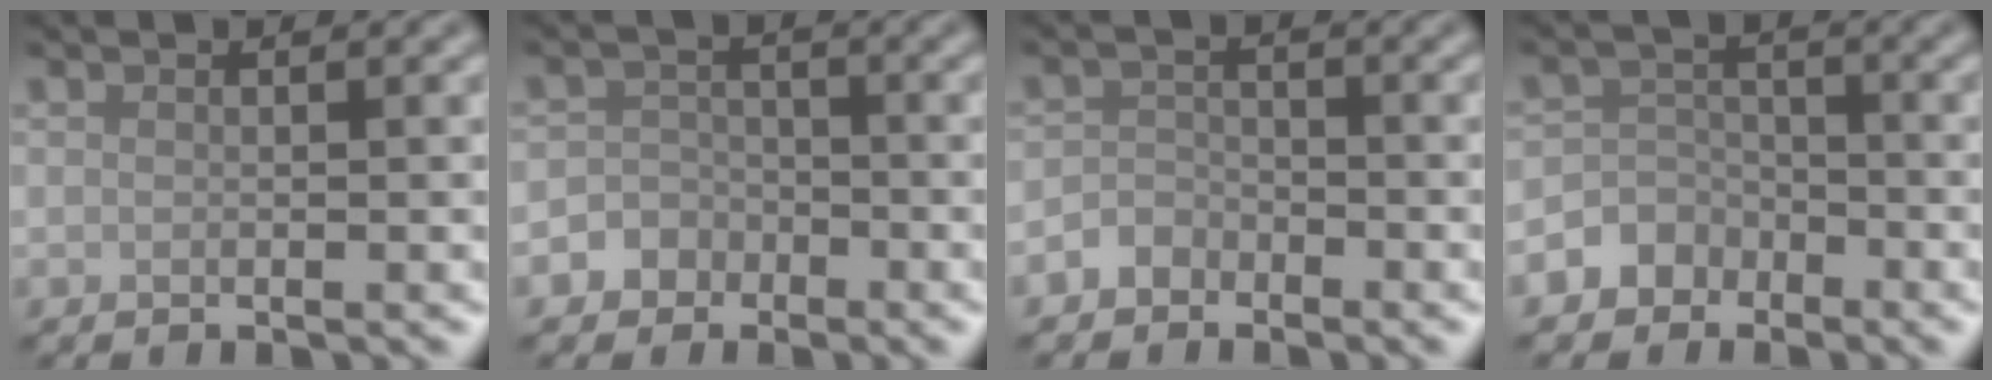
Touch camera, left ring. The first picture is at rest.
{"total": 3.5, "force": [-2.0, 2.8, 0.2], "torque": [0.035, 0.001, -0.047]}
{"total": 1.7, "force": [-1.3, 1.1, 0.2], "torque": [0.001, 0.010, -0.027]}
{"total": 3.8, "force": [-2.4, 2.9, 0.4], "torque": [0.023, 0.005, -0.059]}